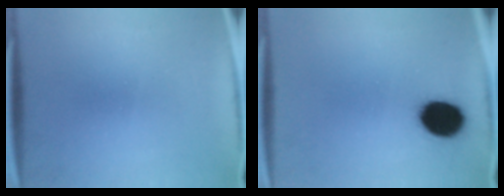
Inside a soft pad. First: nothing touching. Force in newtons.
{"total": 11.5}